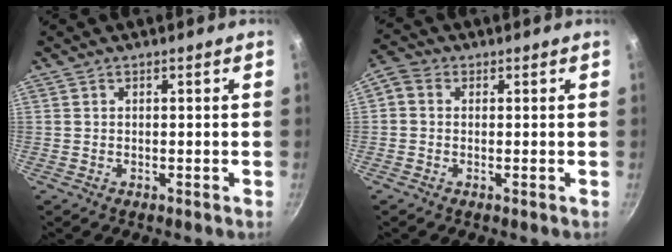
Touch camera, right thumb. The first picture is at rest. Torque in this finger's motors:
{"motor_torque": [0.54, 1.48, 0.66, -0.52, 0.08]}